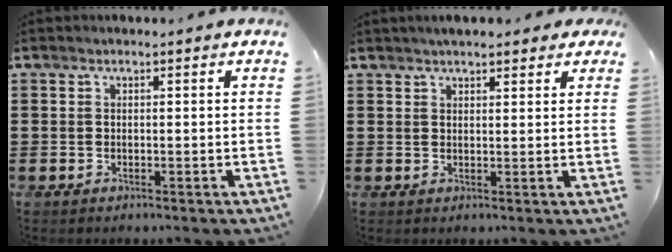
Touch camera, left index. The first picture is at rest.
{"total": 2.6, "force": [2.3, 0.7, 1.0], "torque": [-0.026, 0.005, 0.043]}